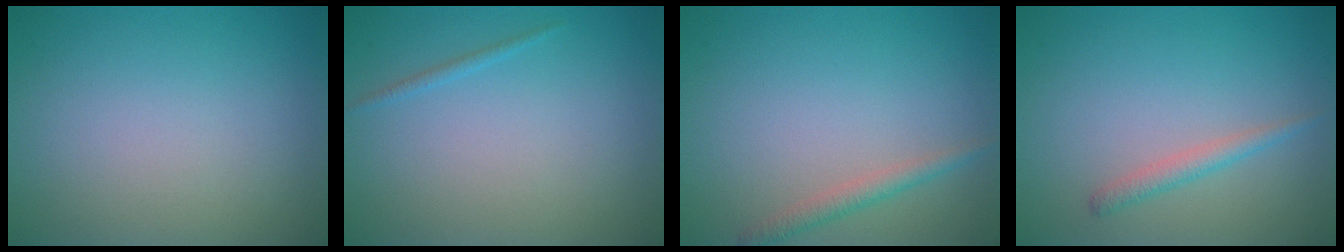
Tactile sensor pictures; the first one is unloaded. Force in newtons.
{"total": 0.7, "press": 0.6, "slide": 0.1}
{"total": 1.6, "press": 1.6, "slide": 0.0}
{"total": 1.5, "press": 1.5, "slide": 0.1}